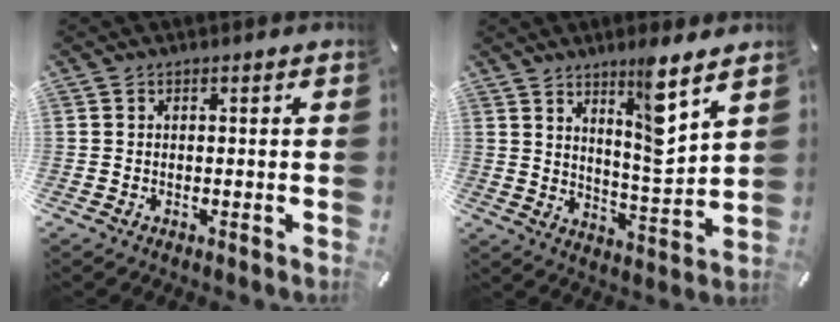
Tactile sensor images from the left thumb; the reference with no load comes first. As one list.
[{"total": 10.6, "force": [7.4, 1.9, 7.4], "torque": [-0.108, -0.058, 0.122]}]